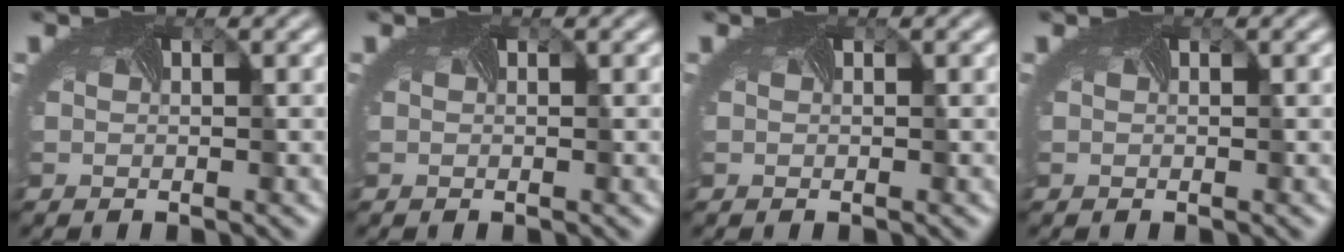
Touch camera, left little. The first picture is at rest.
{"total": 0.0}
{"total": 0.0}
{"total": 0.0}